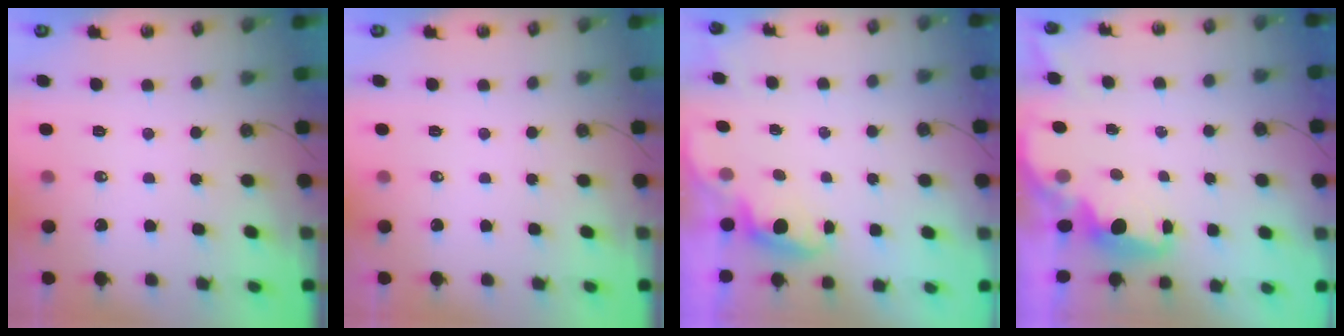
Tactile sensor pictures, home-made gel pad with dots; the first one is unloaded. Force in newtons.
{"total": 0.0}
{"total": 1.0, "press": 0.7, "slide": 0.7}
{"total": 1.5, "press": 1.3, "slide": 0.7}